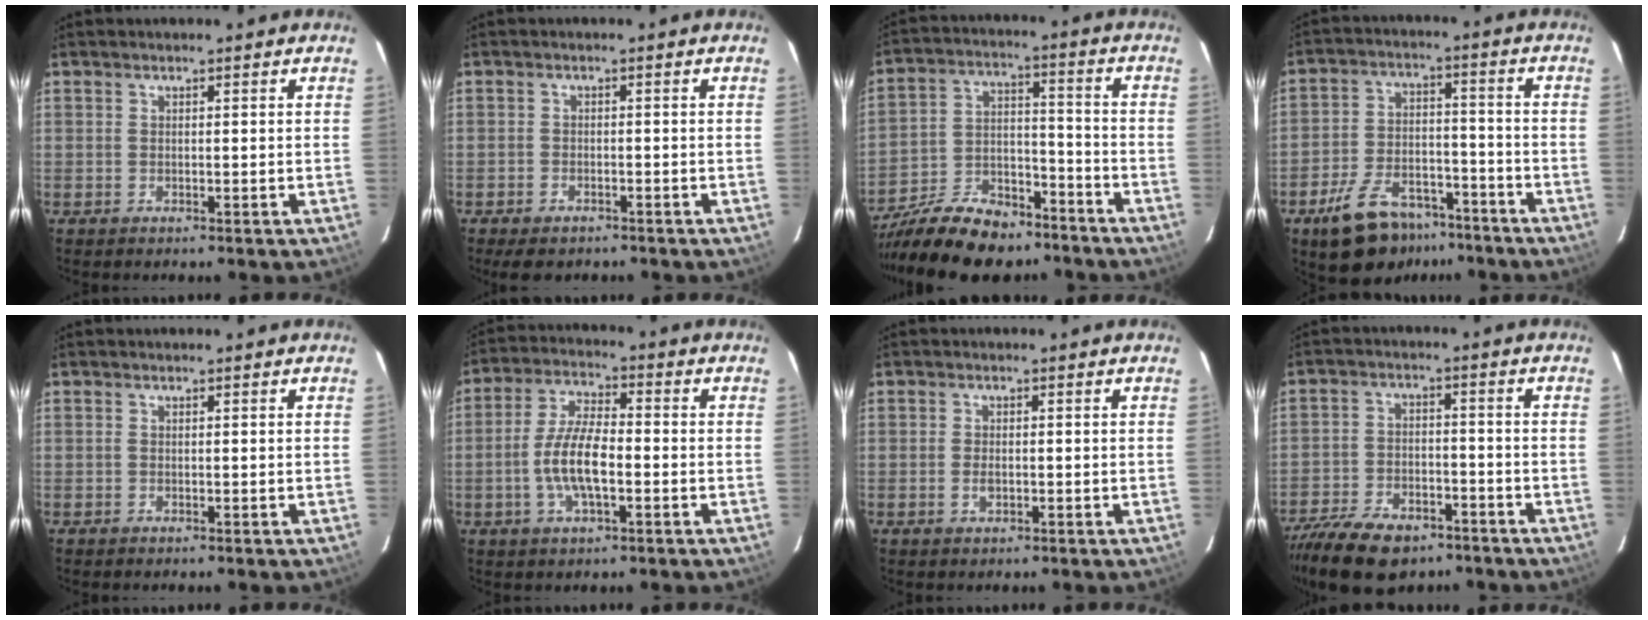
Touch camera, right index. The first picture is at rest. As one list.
[{"total": 4.6, "force": [-3.5, 2.3, 1.9], "torque": [-0.050, -0.006, -0.052]}, {"total": 21.1, "force": [-16.9, 8.9, 9.0], "torque": [-0.197, 0.020, -0.263]}, {"total": 14.4, "force": [-9.9, 7.6, 7.1], "torque": [-0.151, 0.010, -0.146]}, {"total": 0.0}, {"total": 9.5, "force": [-2.4, 3.2, 8.6], "torque": [-0.174, 0.003, -0.045]}, {"total": 1.8, "force": [-0.6, 1.1, 1.3], "torque": [-0.027, -0.002, -0.009]}, {"total": 16.1, "force": [-11.6, 8.0, 7.8], "torque": [-0.189, -0.016, -0.190]}]